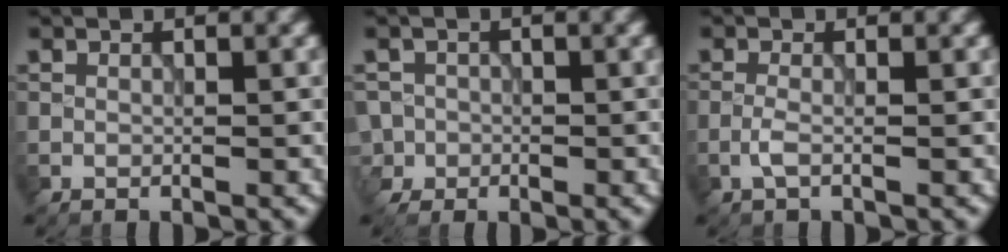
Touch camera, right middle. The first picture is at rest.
{"total": 3.3, "force": [-1.5, 2.9, 0.6], "torque": [-0.006, 0.001, -0.029]}
{"total": 1.4, "force": [-0.6, 0.3, 1.2], "torque": [-0.029, 0.001, -0.016]}